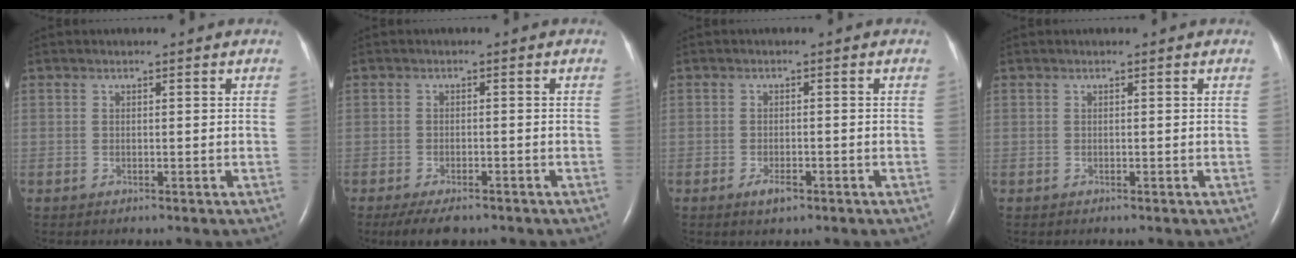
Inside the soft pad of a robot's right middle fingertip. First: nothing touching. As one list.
[{"total": 5.3, "force": [-4.0, 1.8, 3.0], "torque": [-0.048, -0.008, -0.062]}, {"total": 2.2, "force": [-1.4, 0.8, 1.6], "torque": [-0.031, -0.001, -0.022]}, {"total": 0.0}]